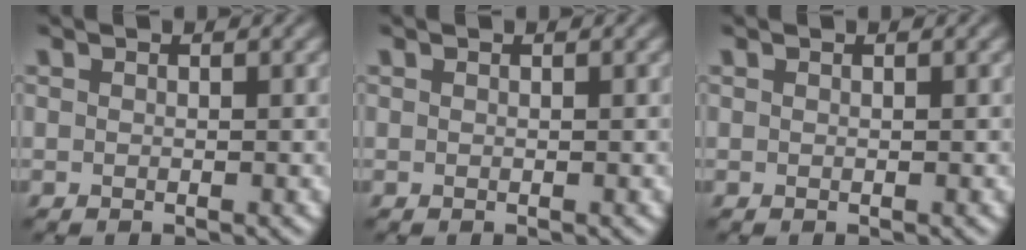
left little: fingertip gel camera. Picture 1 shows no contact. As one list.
[{"total": 0.0}, {"total": 0.0}]